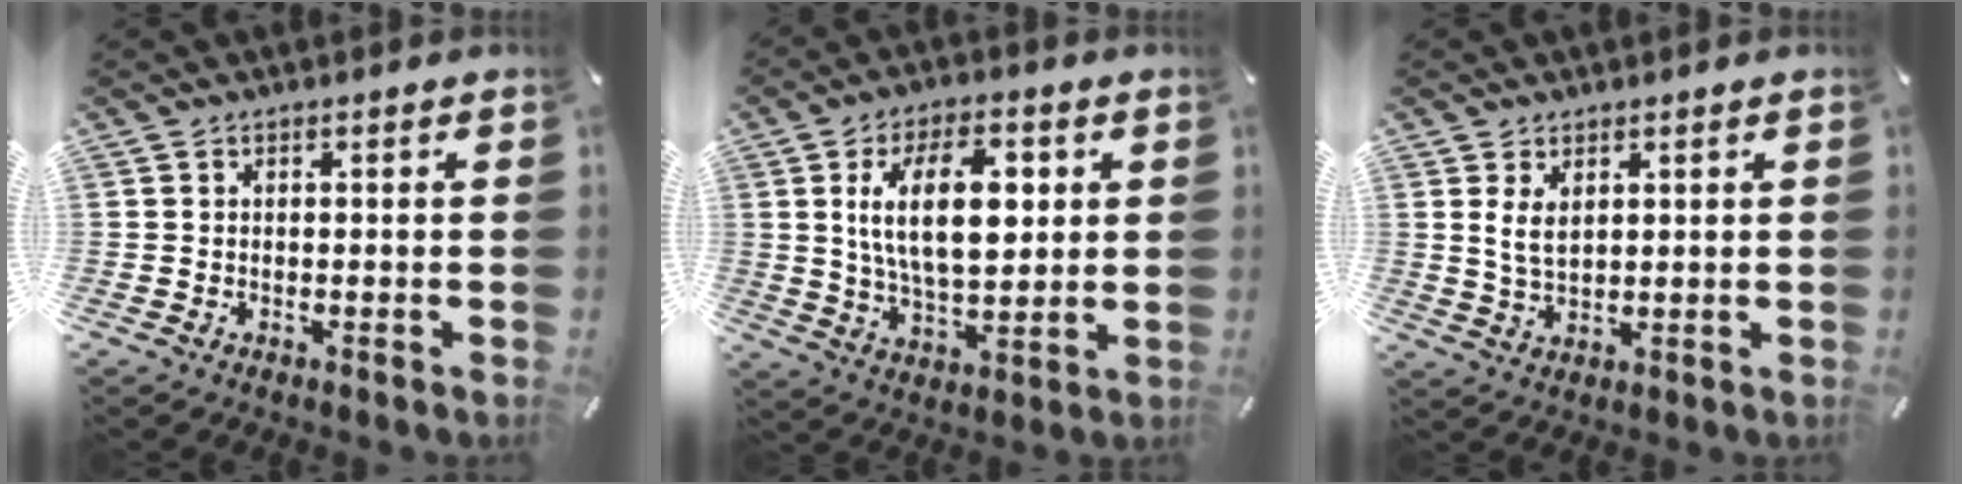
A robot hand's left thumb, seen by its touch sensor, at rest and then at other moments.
{"total": 16.0, "force": [3.9, 8.6, 13.0], "torque": [-0.237, -0.003, 0.058]}
{"total": 4.5, "force": [2.0, 2.5, 3.2], "torque": [-0.084, -0.002, 0.031]}